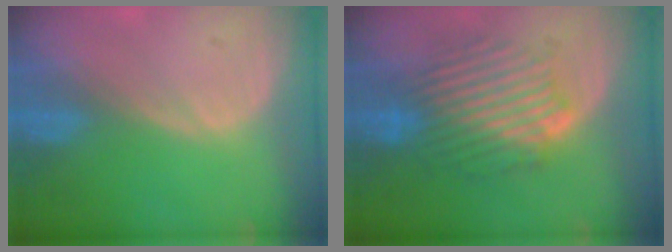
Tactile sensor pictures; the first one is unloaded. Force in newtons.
{"total": 8.9, "press": 8.6, "slide": 2.3}